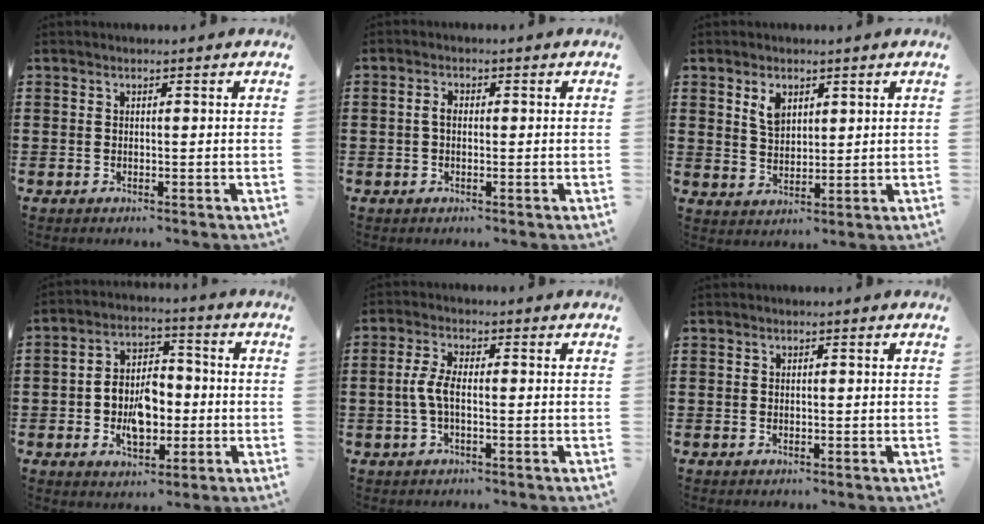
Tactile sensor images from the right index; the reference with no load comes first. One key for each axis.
{"total": 1.9, "fx": 0.0, "fy": 1.1, "fz": 1.6, "tx": -0.039, "ty": 0.003, "tz": -0.004}
{"total": 3.9, "fx": 2.1, "fy": 2.4, "fz": 2.3, "tx": -0.046, "ty": 0.004, "tz": 0.037}
{"total": 7.7, "fx": -1.7, "fy": 5.0, "fz": 5.6, "tx": -0.099, "ty": 0.005, "tz": -0.036}
{"total": 4.2, "fx": -0.6, "fy": 1.6, "fz": 3.8, "tx": -0.097, "ty": -0.005, "tz": -0.021}
{"total": 0.0}